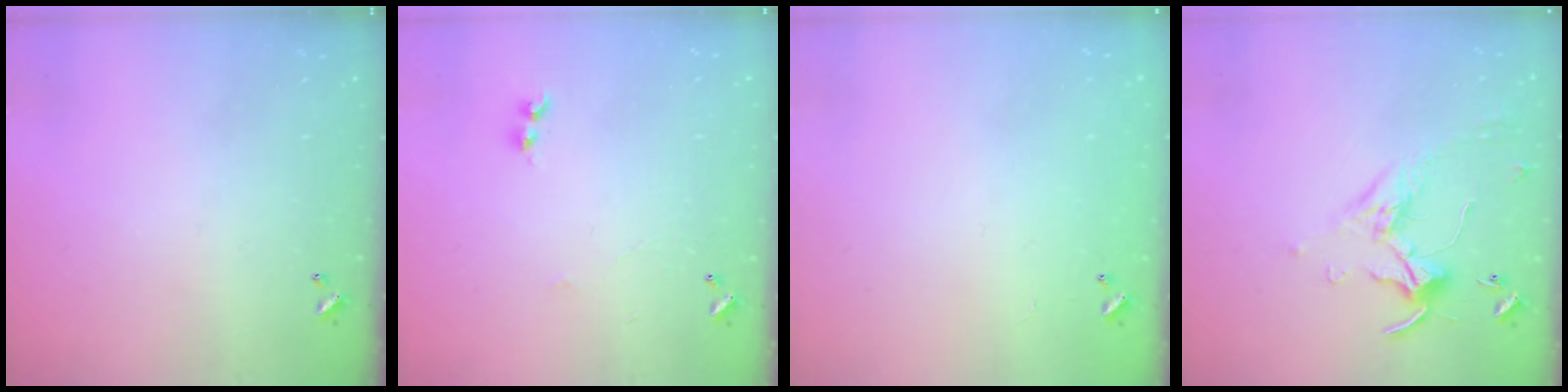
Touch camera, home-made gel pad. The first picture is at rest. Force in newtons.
{"total": 2.1, "press": 2.1, "slide": 0.5}
{"total": 10.0, "press": 10.0, "slide": 0.3}
{"total": 0.0}